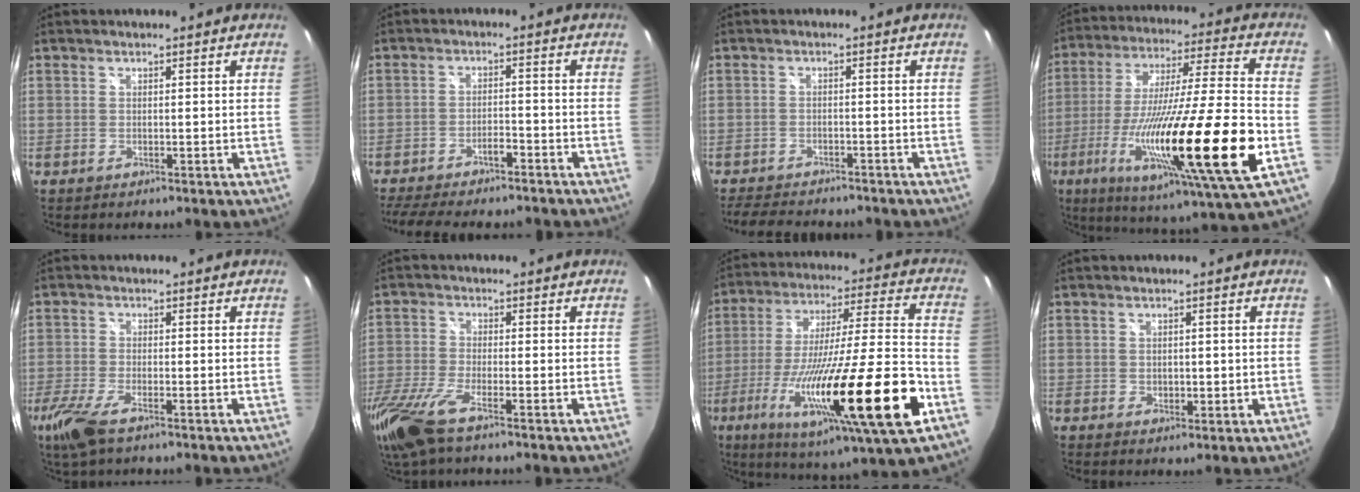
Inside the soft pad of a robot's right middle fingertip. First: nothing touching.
{"total": 11.5, "force": [-10.0, 2.5, 5.1], "torque": [-0.118, -0.006, -0.152]}
{"total": 8.0, "force": [-7.1, 2.2, 3.1], "torque": [-0.076, -0.011, -0.108]}
{"total": 27.5, "force": [-8.9, 2.1, 26.0], "torque": [-0.460, -0.059, -0.149]}
{"total": 6.7, "force": [-4.2, 1.6, 4.9], "torque": [-0.126, -0.021, -0.081]}
{"total": 11.4, "force": [-7.5, 2.6, 8.3], "torque": [-0.196, -0.046, -0.148]}
{"total": 28.9, "force": [-11.3, 2.9, 26.4], "torque": [-0.464, -0.071, -0.186]}
{"total": 2.4, "force": [-0.2, 1.6, 1.7], "torque": [-0.024, 0.001, 0.000]}